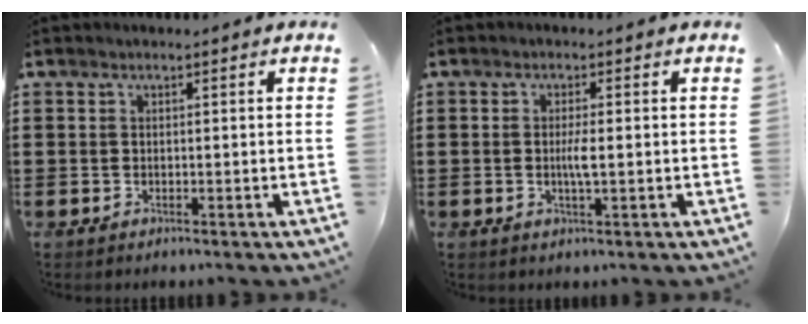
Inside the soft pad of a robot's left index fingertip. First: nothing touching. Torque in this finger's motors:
{"motor_torque": [0.19, 0.04, 0.12, 0.05]}